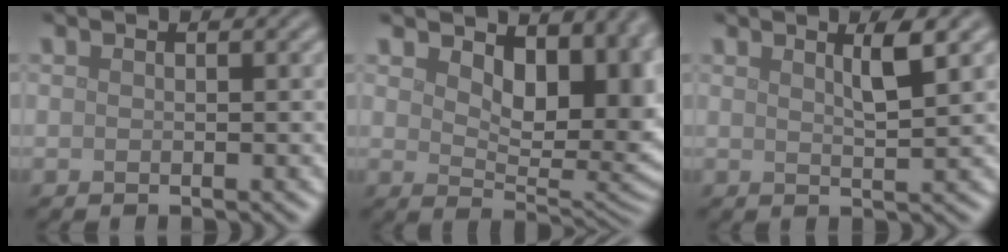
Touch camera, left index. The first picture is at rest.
{"total": 9.0, "force": [3.5, 5.0, 6.6], "torque": [-0.097, -0.014, 0.062]}
{"total": 2.5, "force": [1.3, 0.4, 2.0], "torque": [-0.028, 0.003, 0.019]}